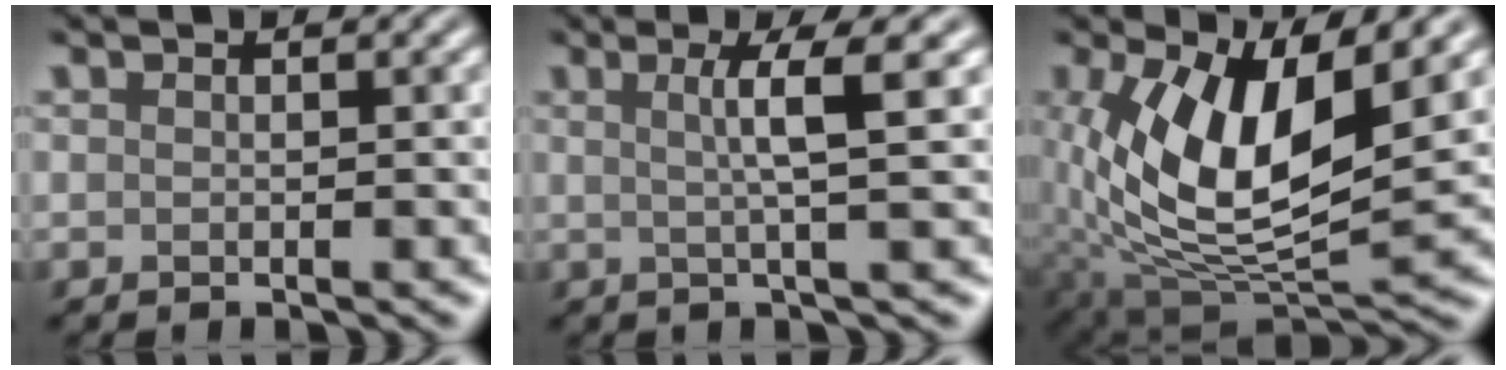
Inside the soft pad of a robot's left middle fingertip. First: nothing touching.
{"total": 3.9, "force": [1.0, 0.4, 3.7], "torque": [-0.058, 0.009, 0.015]}
{"total": 11.0, "force": [2.0, 4.6, 9.8], "torque": [-0.193, -0.010, 0.039]}